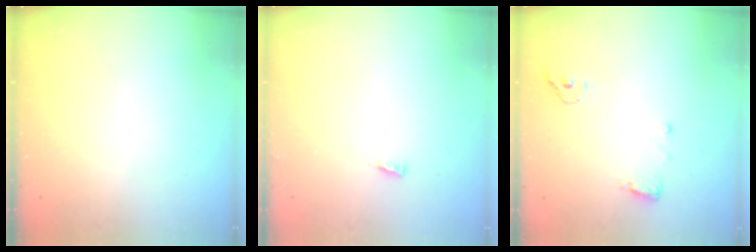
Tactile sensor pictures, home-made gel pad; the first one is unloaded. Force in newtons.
{"total": 2.6, "press": 2.6, "slide": 0.3}
{"total": 8.1, "press": 7.2, "slide": 3.7}